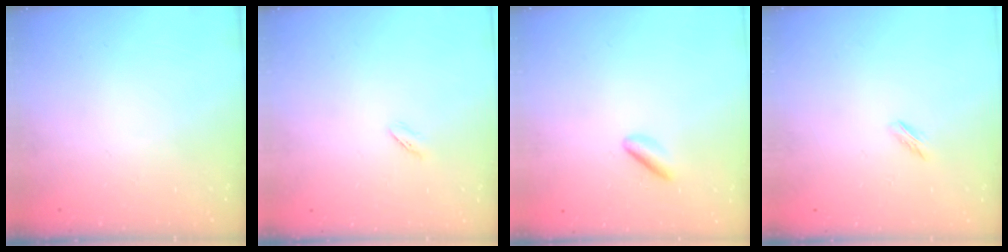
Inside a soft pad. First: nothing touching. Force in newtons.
{"total": 1.9, "press": 1.8, "slide": 0.6}
{"total": 2.8, "press": 2.6, "slide": 0.9}
{"total": 1.7, "press": 1.5, "slide": 0.6}